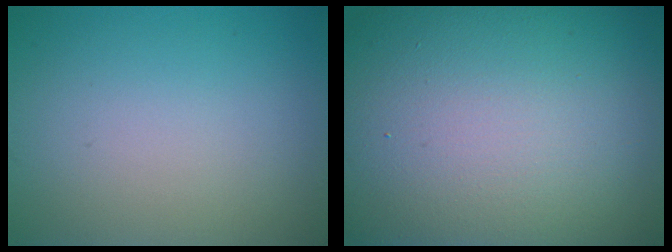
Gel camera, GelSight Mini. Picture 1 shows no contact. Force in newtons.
{"total": 23.7, "press": 23.6, "slide": 1.3}